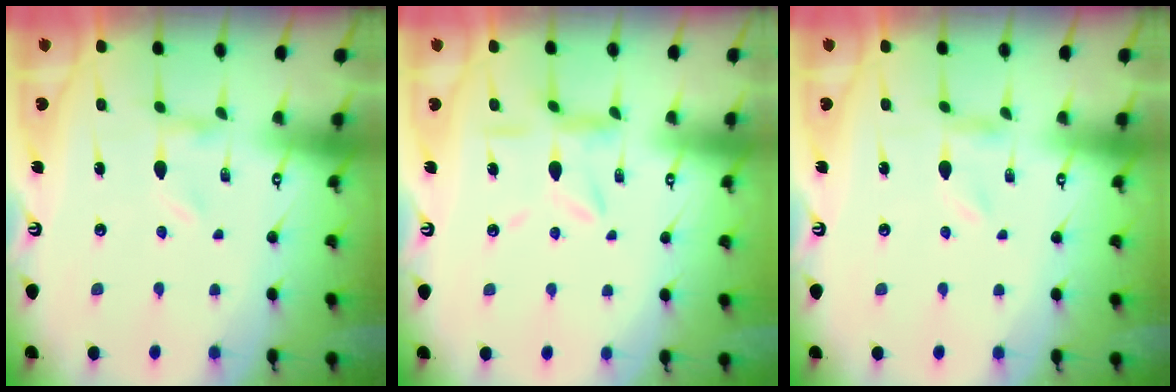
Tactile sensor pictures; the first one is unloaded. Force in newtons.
{"total": 9.0, "press": 9.0, "slide": 0.8}
{"total": 0.0}